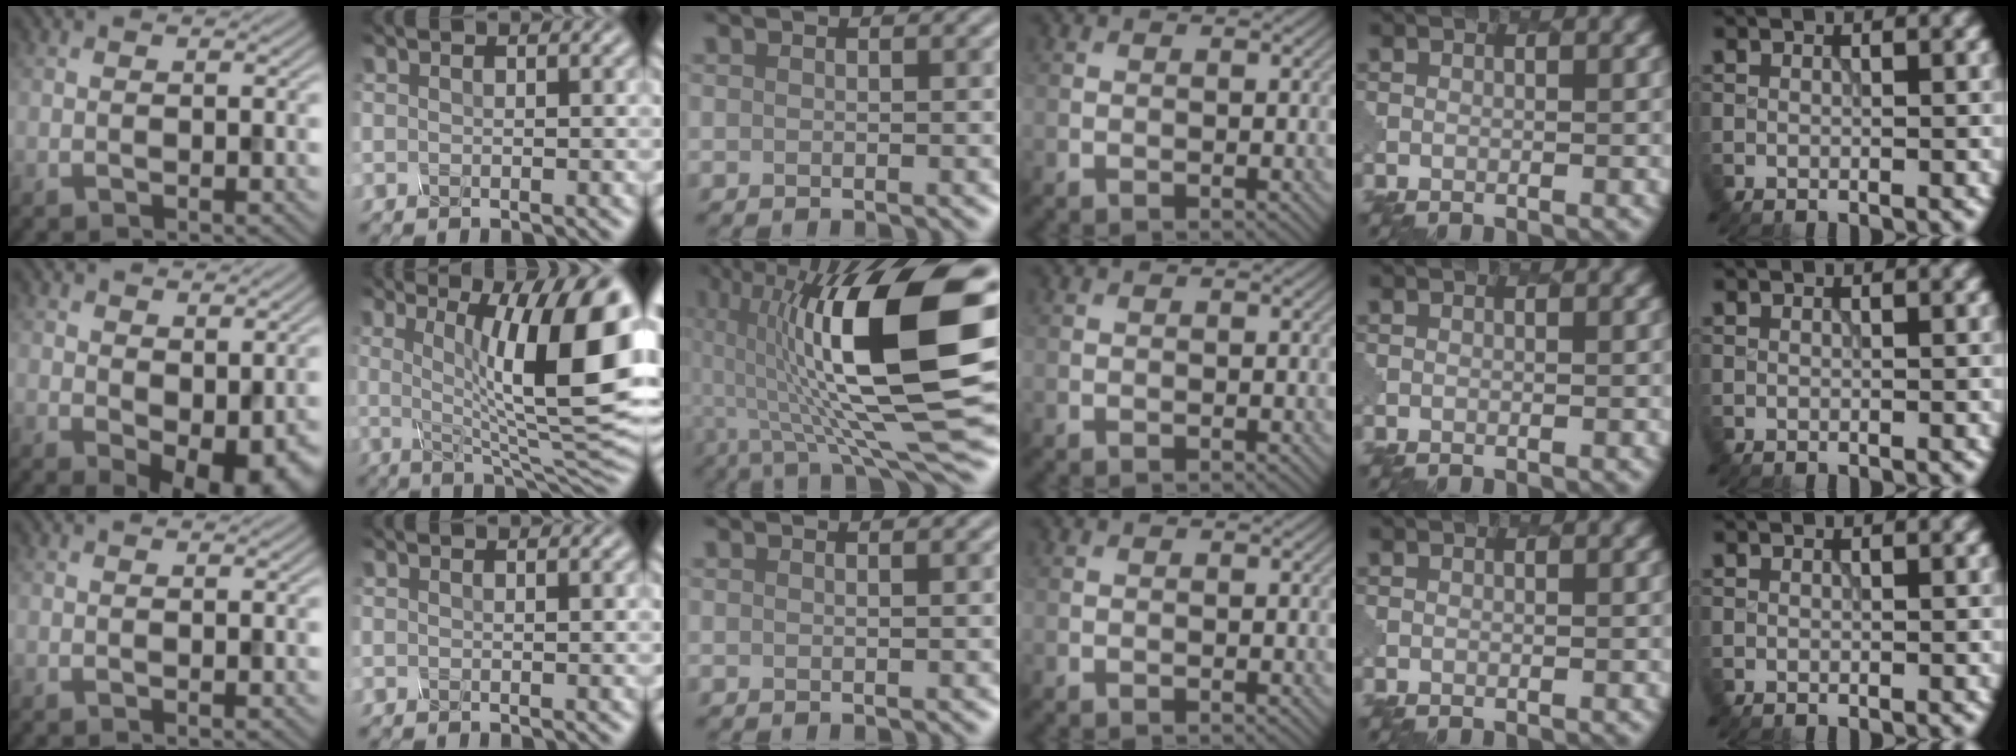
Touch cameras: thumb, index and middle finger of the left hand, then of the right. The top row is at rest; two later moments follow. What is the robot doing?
{"motion": "pour", "object": "mug"}